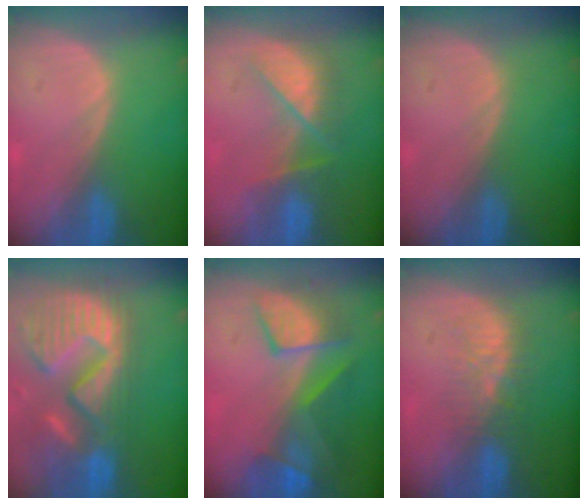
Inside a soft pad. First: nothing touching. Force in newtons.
{"total": 7.1, "press": 6.9, "slide": 1.2}
{"total": 0.0}
{"total": 14.7, "press": 12.3, "slide": 8.1}
{"total": 9.0, "press": 8.3, "slide": 3.6}
{"total": 5.7, "press": 5.3, "slide": 2.0}